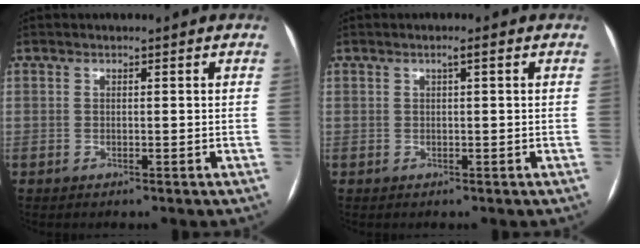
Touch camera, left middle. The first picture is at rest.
{"total": 0.9, "force": [0.3, -0.1, 0.8], "torque": [-0.013, 0.002, 0.005]}